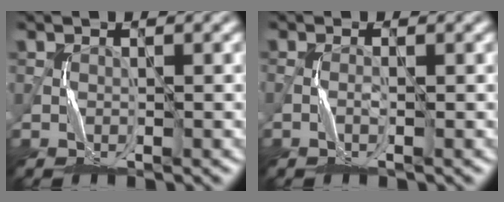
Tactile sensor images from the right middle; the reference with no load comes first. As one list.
[{"total": 1.0, "force": [-0.4, 0.0, 0.9], "torque": [-0.020, 0.004, -0.010]}]